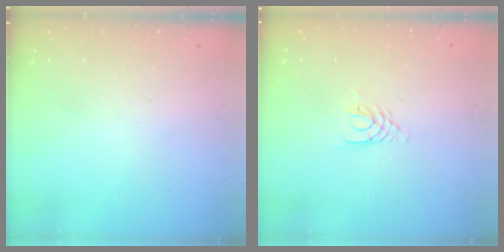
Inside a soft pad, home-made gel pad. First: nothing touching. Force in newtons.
{"total": 4.8, "press": 4.8, "slide": 0.5}